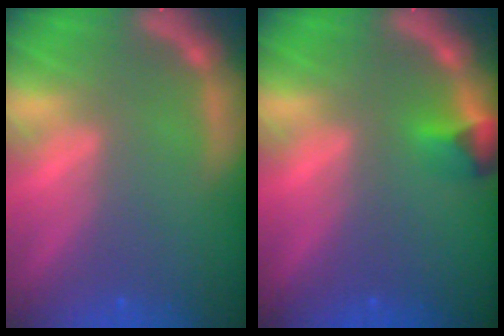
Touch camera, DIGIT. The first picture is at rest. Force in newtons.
{"total": 1.9}